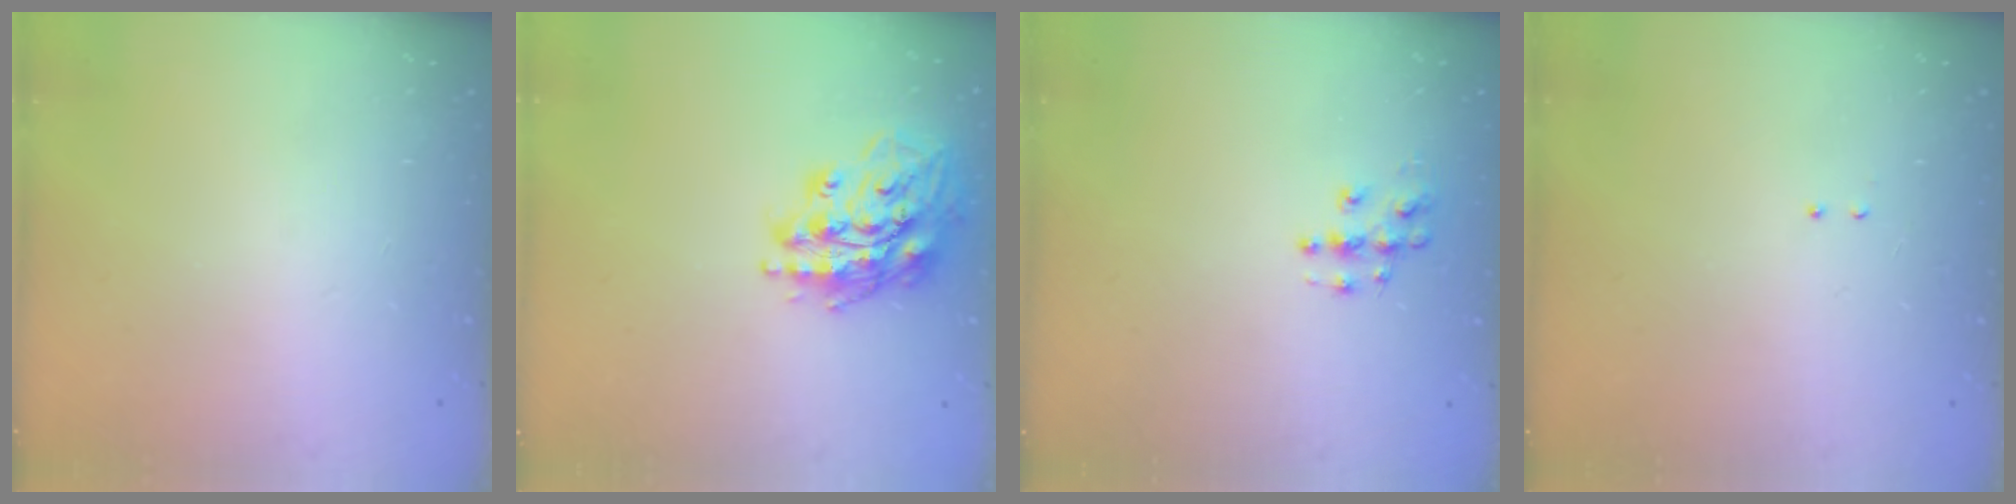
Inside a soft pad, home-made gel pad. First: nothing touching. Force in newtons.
{"total": 17.6, "press": 17.4, "slide": 2.6}
{"total": 4.8, "press": 4.8, "slide": 0.3}
{"total": 2.1, "press": 2.0, "slide": 0.6}